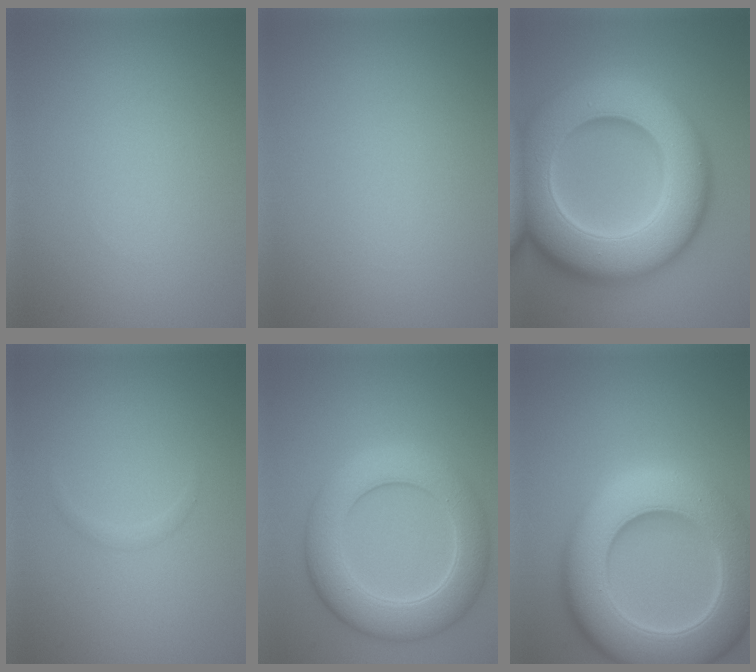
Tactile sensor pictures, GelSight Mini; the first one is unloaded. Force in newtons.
{"total": 0.0}
{"total": 13.9, "press": 13.9, "slide": 0.1}
{"total": 0.5, "press": 0.5, "slide": 0.0}
{"total": 7.2, "press": 7.2, "slide": 0.3}
{"total": 12.1, "press": 12.1, "slide": 0.6}